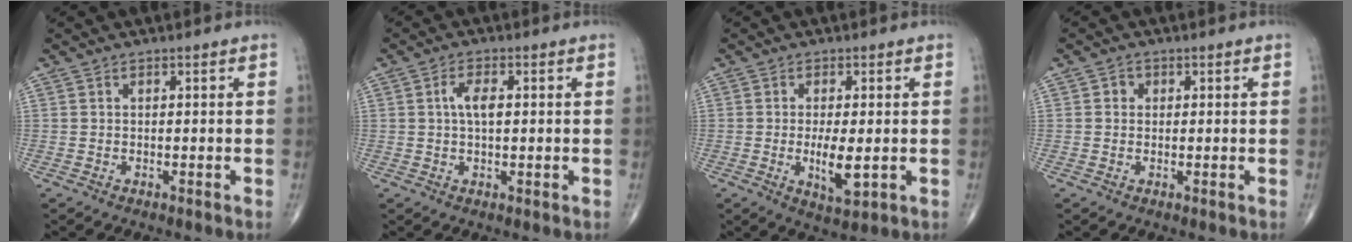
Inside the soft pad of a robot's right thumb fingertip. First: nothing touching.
{"total": 4.3, "force": [0.7, 1.9, 3.8], "torque": [-0.071, -0.002, 0.008]}
{"total": 6.4, "force": [-0.8, 2.2, 6.0], "torque": [-0.105, -0.016, -0.010]}
{"total": 1.6, "force": [0.2, 1.5, 0.5], "torque": [0.000, 0.002, 0.000]}